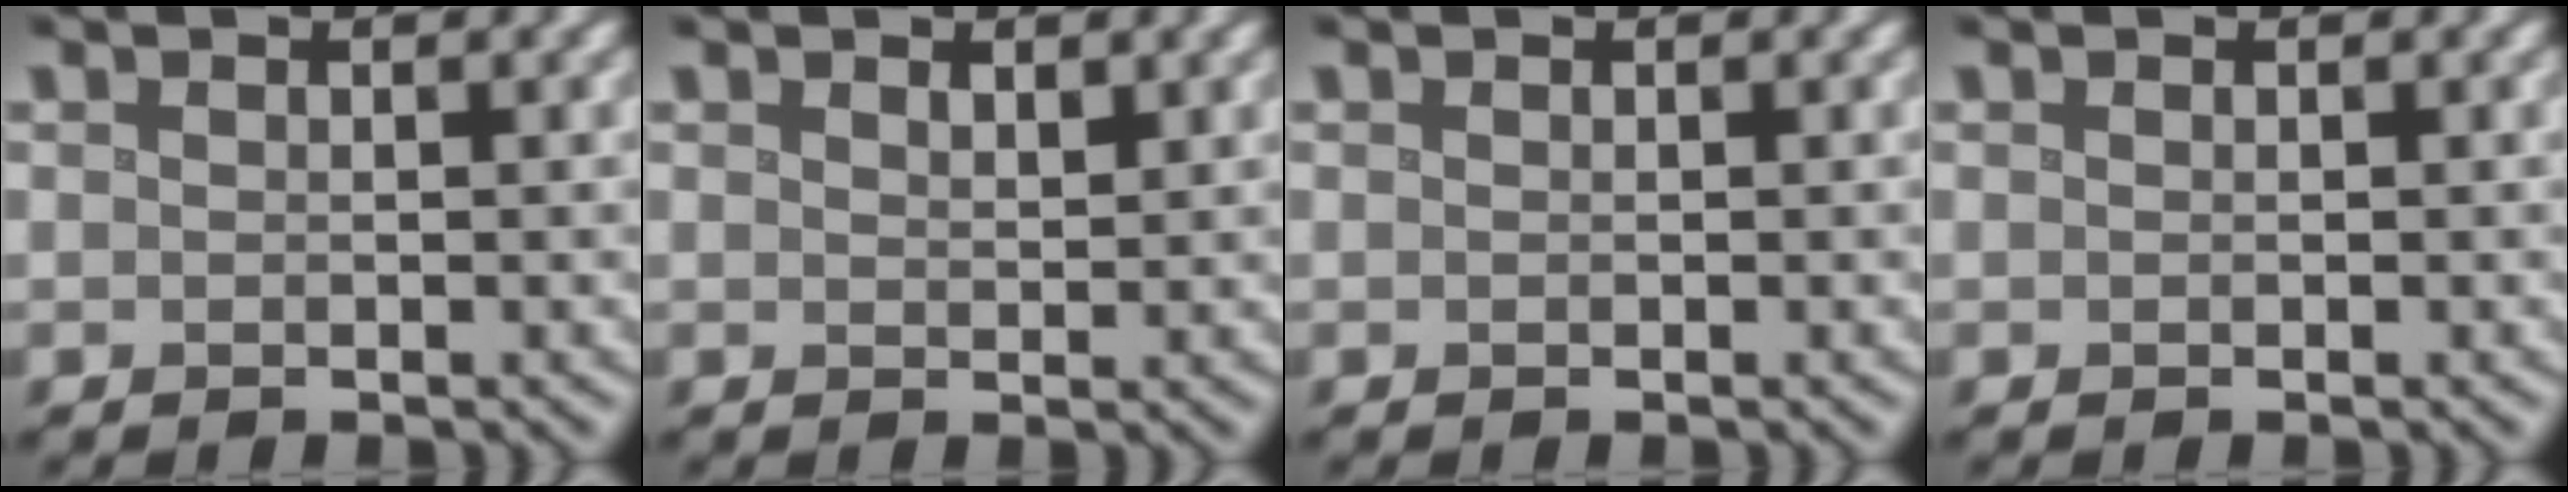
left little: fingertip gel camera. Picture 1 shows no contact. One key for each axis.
{"total": 1.2, "fx": 0.7, "fy": 0.6, "fz": 0.7, "tx": -0.010, "ty": -0.001, "tz": 0.015}
{"total": 0.0}
{"total": 0.0}